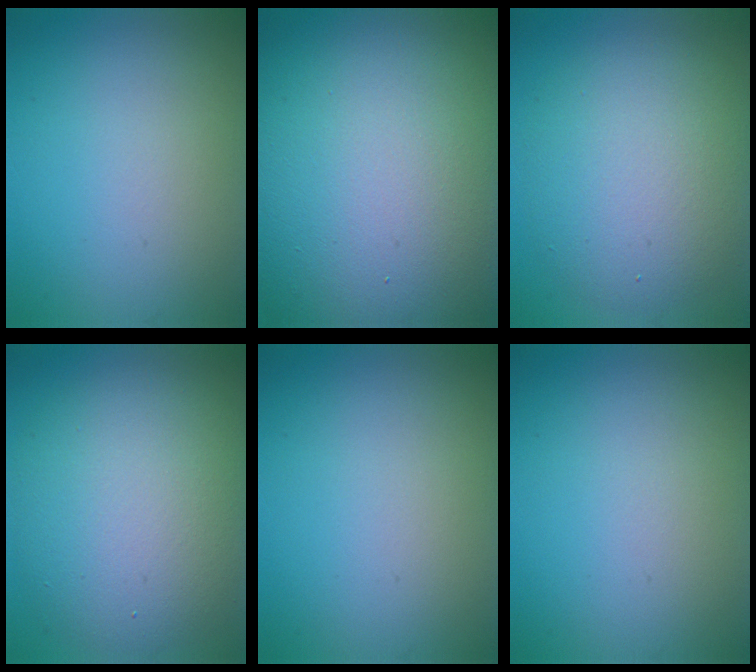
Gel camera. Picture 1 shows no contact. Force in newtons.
{"total": 24.8, "press": 24.8, "slide": 1.0}
{"total": 7.3, "press": 7.2, "slide": 0.8}
{"total": 9.6, "press": 9.5, "slide": 0.9}
{"total": 0.0}
{"total": 0.0}